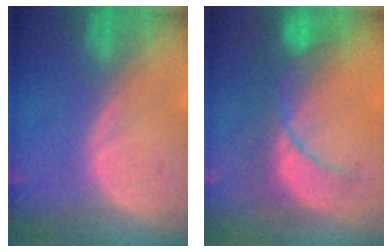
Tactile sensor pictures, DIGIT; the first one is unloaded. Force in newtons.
{"total": 7.9, "press": 7.8, "slide": 1.6}